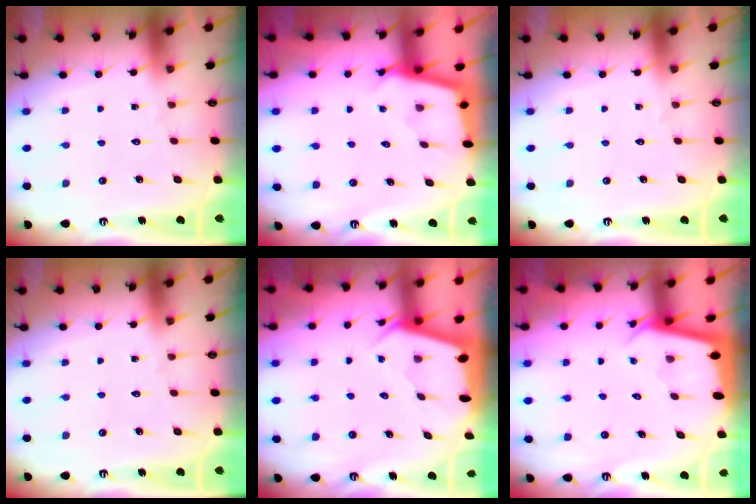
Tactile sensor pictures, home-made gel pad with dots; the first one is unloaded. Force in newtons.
{"total": 2.3, "press": 2.3, "slide": 0.2}
{"total": 0.0}
{"total": 0.0}
{"total": 2.9, "press": 2.9, "slide": 0.2}
{"total": 2.1, "press": 2.1, "slide": 0.1}